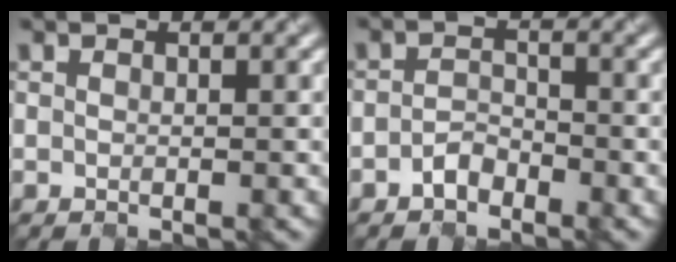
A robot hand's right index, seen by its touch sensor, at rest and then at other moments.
{"total": 1.8, "force": [-1.6, 0.8, 0.3], "torque": [-0.008, 0.003, -0.032]}